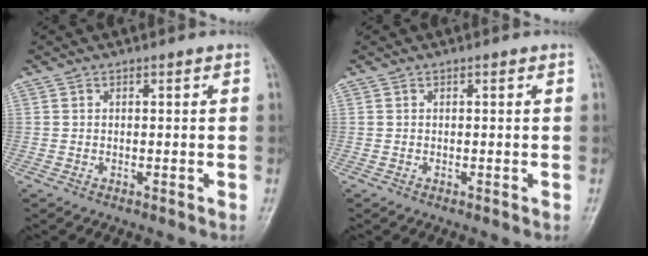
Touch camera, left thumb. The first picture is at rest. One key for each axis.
{"total": 0.0}